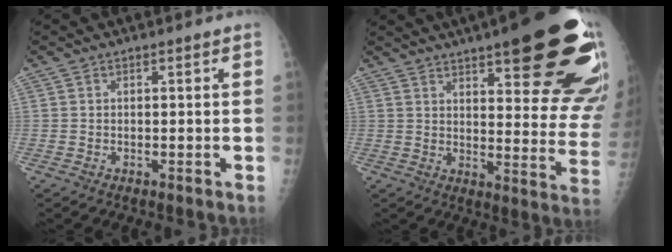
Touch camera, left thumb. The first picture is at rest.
{"total": 29.3, "force": [17.5, 7.7, 22.2], "torque": [-0.193, -0.053, 0.226]}